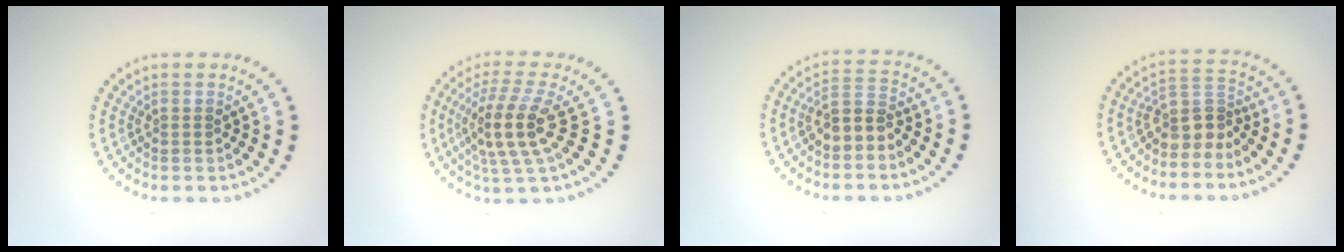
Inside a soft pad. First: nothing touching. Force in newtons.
{"total": 4.4, "press": 3.7, "slide": 2.4}
{"total": 2.9, "press": 2.7, "slide": 1.2}
{"total": 3.0, "press": 2.2, "slide": 2.1}